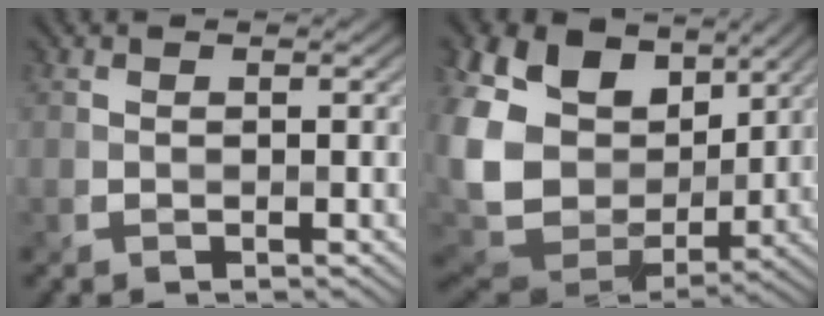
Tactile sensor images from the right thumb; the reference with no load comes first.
{"total": 18.2, "force": [4.0, 14.1, 10.9], "torque": [-0.280, -0.004, 0.106]}